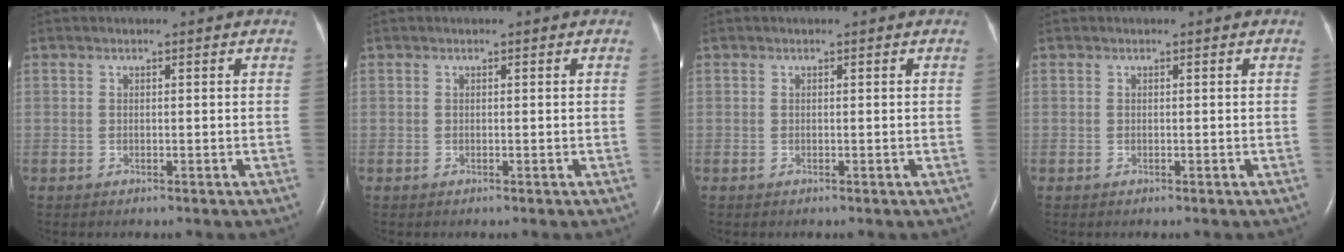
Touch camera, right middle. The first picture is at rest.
{"total": 0.0}
{"total": 0.0}
{"total": 0.0}